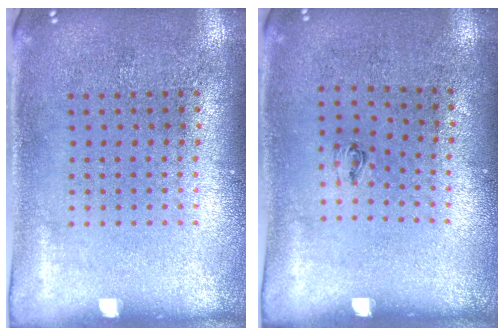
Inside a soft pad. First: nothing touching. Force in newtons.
{"total": 0.5, "press": 0.2, "slide": 0.5}